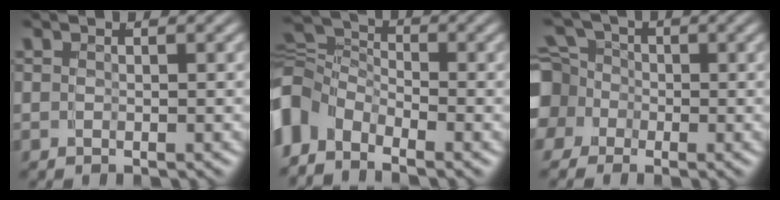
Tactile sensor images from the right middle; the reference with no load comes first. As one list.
[{"total": 5.5, "force": [-1.6, 4.5, 2.6], "torque": [-0.064, -0.019, -0.028]}, {"total": 6.0, "force": [-0.8, 5.5, 2.3], "torque": [-0.041, -0.018, -0.013]}]